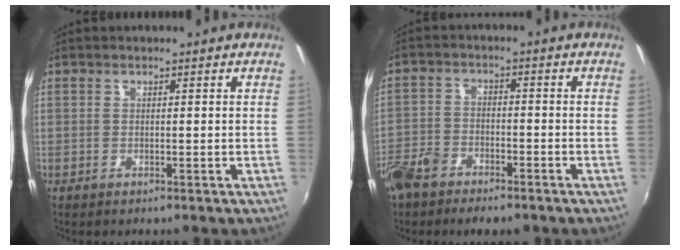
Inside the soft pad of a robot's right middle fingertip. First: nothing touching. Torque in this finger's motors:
{"motor_torque": [0.68, -1.45, 0.27, 0.21]}